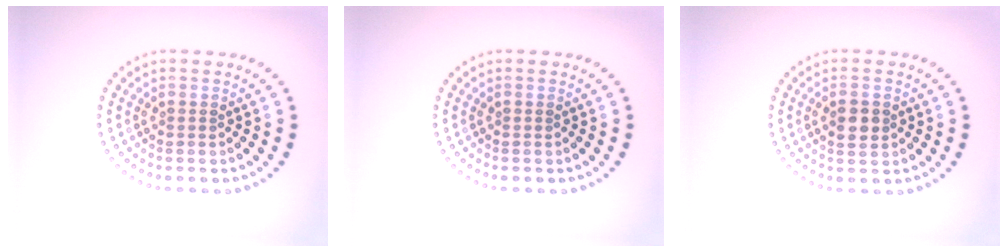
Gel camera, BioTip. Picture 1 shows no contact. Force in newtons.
{"total": 0.0}
{"total": 2.2, "press": 2.2, "slide": 0.1}